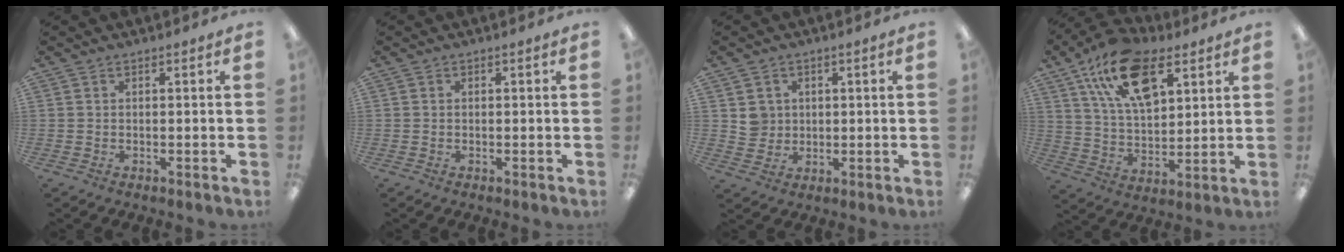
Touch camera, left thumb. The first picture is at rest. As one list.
[{"total": 0.0}, {"total": 4.4, "force": [1.2, 4.2, 0.6], "torque": [-0.001, 0.000, 0.017]}, {"total": 18.7, "force": [9.5, 9.9, 12.6], "torque": [-0.211, -0.023, 0.170]}]